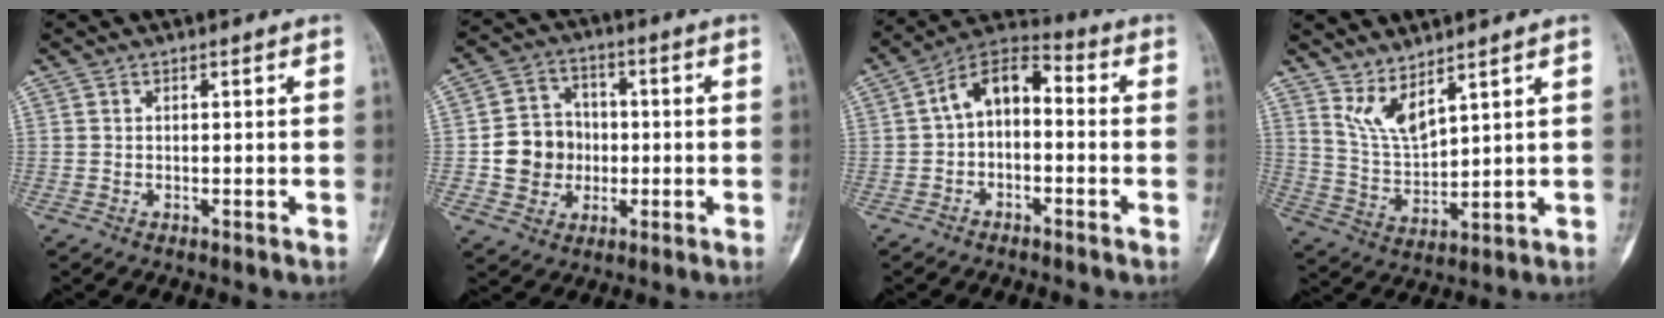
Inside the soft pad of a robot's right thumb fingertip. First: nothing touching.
{"total": 10.1, "force": [-1.1, 9.2, 4.1], "torque": [-0.037, 0.019, -0.021]}
{"total": 9.1, "force": [-0.4, 5.6, 7.2], "torque": [-0.107, 0.045, -0.024]}
{"total": 6.7, "force": [4.9, 2.0, 4.1], "torque": [-0.081, -0.052, 0.113]}